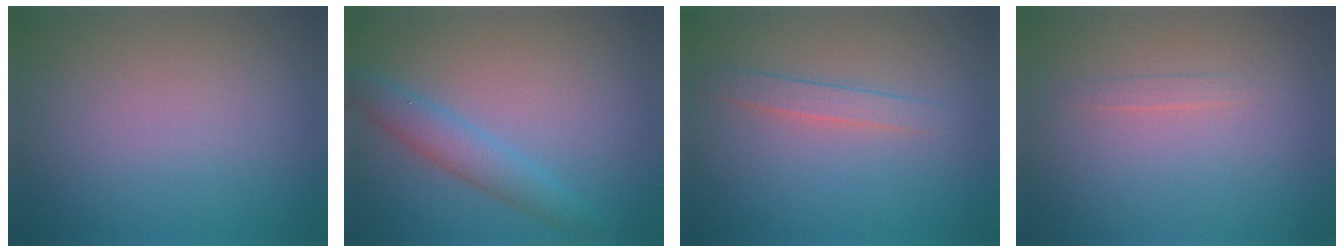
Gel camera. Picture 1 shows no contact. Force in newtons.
{"total": 2.9, "press": 2.9, "slide": 0.0}
{"total": 1.7, "press": 1.7, "slide": 0.0}
{"total": 0.6, "press": 0.6, "slide": 0.0}